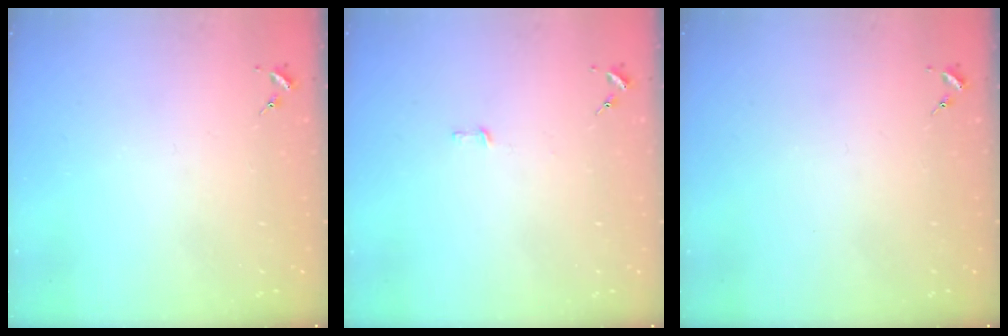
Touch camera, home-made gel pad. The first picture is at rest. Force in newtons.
{"total": 2.6, "press": 2.6, "slide": 0.2}
{"total": 0.0}